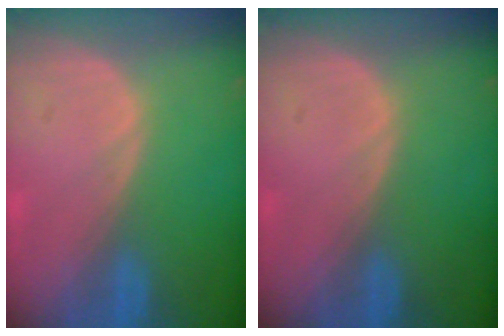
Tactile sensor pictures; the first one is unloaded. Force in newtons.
{"total": 0.0}